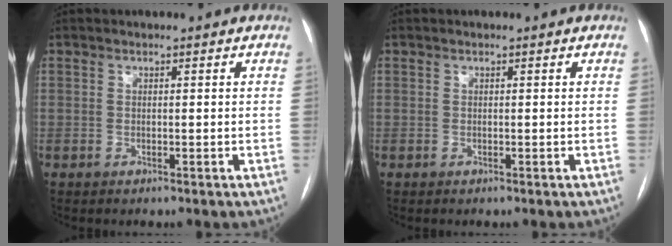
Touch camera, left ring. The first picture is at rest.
{"total": 0.0}